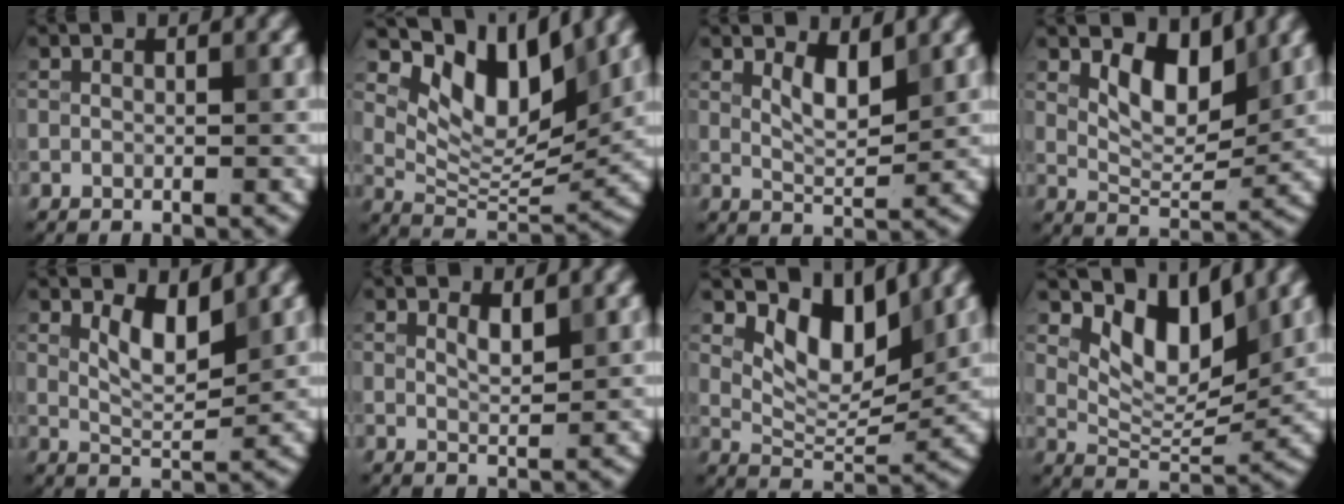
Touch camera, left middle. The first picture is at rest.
{"total": 8.6, "force": [4.7, 3.9, 6.0], "torque": [-0.097, -0.007, 0.086]}
{"total": 2.6, "force": [1.5, 0.8, 1.9], "torque": [-0.036, -0.007, 0.030]}
{"total": 4.5, "force": [2.3, 2.1, 3.3], "torque": [-0.060, -0.009, 0.038]}
{"total": 3.2, "force": [1.8, 1.1, 2.4], "torque": [-0.047, -0.006, 0.035]}
{"total": 1.4, "force": [1.0, 0.4, 1.0], "torque": [-0.019, -0.002, 0.019]}
{"total": 5.8, "force": [3.2, 2.8, 3.9], "torque": [-0.069, -0.014, 0.052]}
{"total": 6.2, "force": [3.4, 2.9, 4.2], "torque": [-0.072, -0.012, 0.059]}